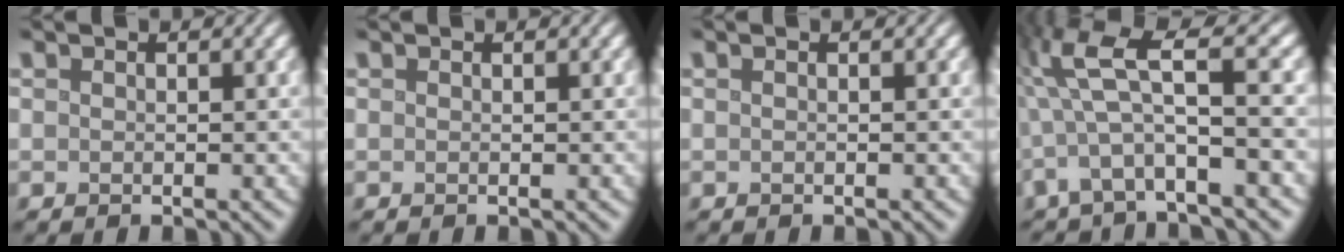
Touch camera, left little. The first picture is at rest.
{"total": 0.0}
{"total": 0.6, "force": [0.0, 0.1, 0.5], "torque": [-0.009, 0.000, -0.004]}
{"total": 6.7, "force": [0.1, 1.5, 6.5], "torque": [-0.138, 0.010, -0.001]}